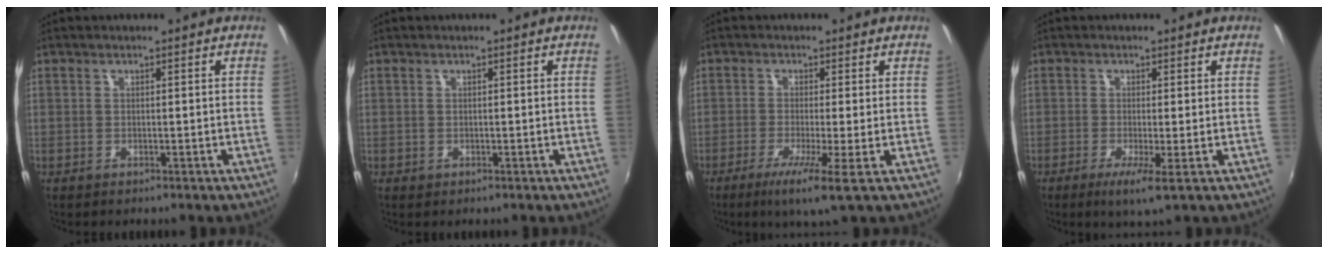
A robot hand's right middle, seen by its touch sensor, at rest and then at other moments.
{"total": 0.0}
{"total": 6.1, "force": [-2.4, -0.8, 5.5], "torque": [-0.120, -0.018, -0.048]}
{"total": 3.8, "force": [-1.4, -0.4, 3.5], "torque": [-0.076, -0.012, -0.028]}